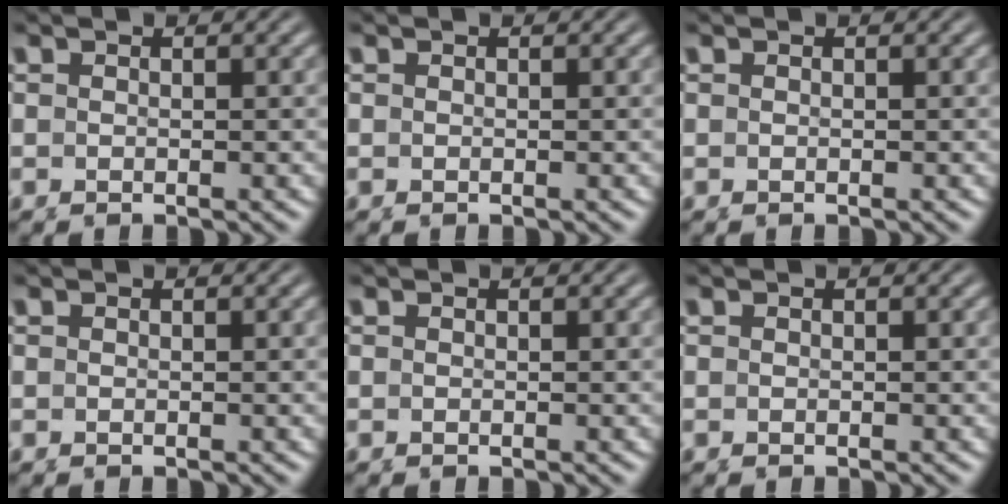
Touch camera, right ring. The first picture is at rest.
{"total": 0.0}
{"total": 0.0}
{"total": 0.0}
{"total": 0.0}
{"total": 0.0}